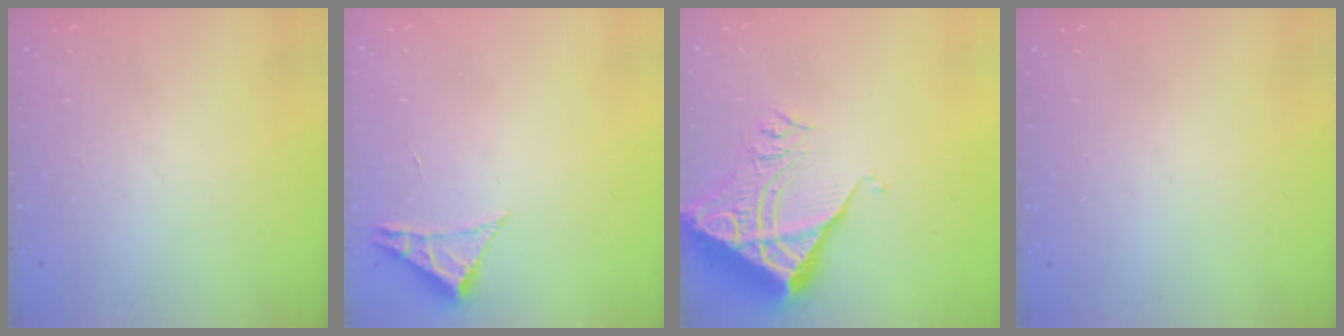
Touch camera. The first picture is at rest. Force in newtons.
{"total": 2.3, "press": 2.3, "slide": 0.4}
{"total": 10.6, "press": 10.6, "slide": 1.1}
{"total": 0.0}